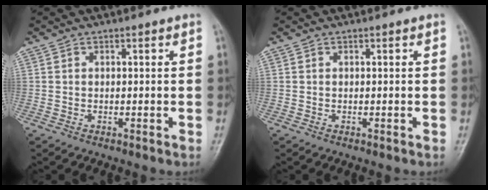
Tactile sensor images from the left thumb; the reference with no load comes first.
{"total": 0.0}